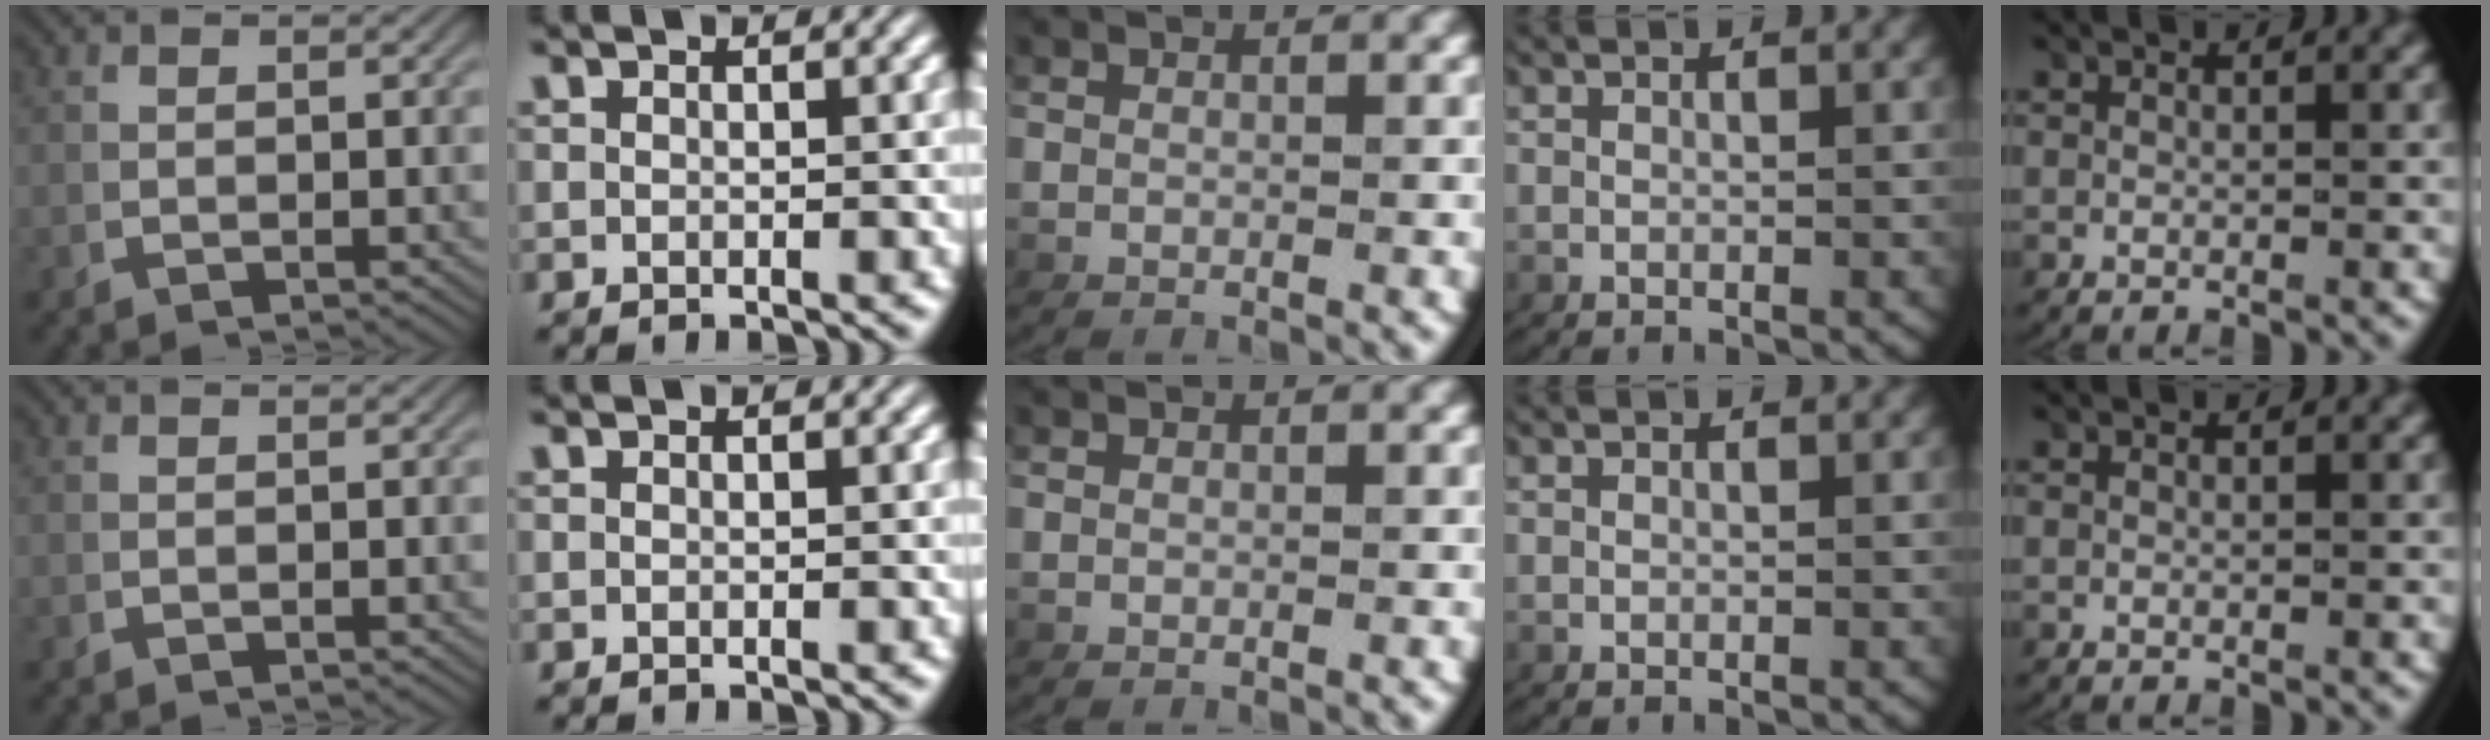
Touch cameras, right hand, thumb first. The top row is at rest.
{}